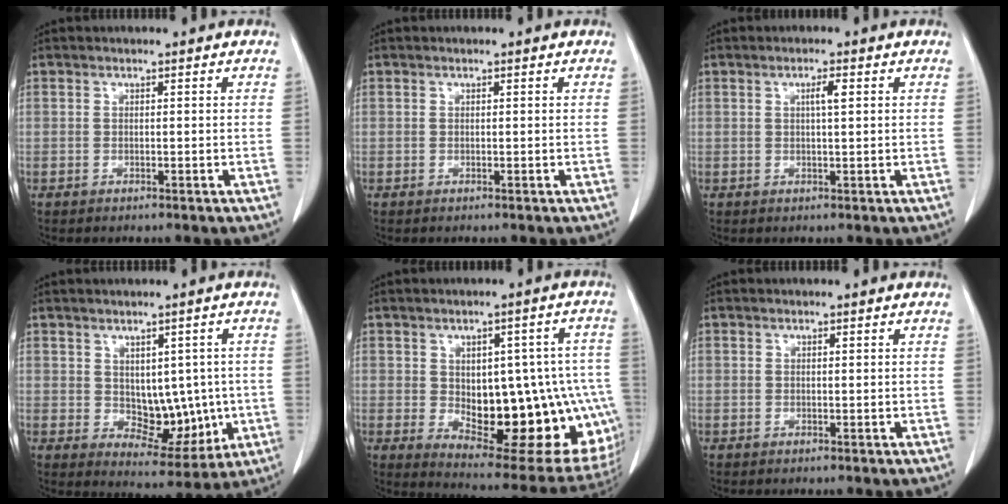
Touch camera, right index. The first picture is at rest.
{"total": 0.0}
{"total": 2.0, "force": [0.6, 0.1, 1.9], "torque": [-0.034, 0.002, 0.010]}
{"total": 8.2, "force": [-0.2, 5.1, 6.4], "torque": [-0.073, 0.004, 0.020]}
{"total": 22.4, "force": [-3.5, 10.2, 19.6], "torque": [-0.189, 0.015, -0.016]}
{"total": 0.0}